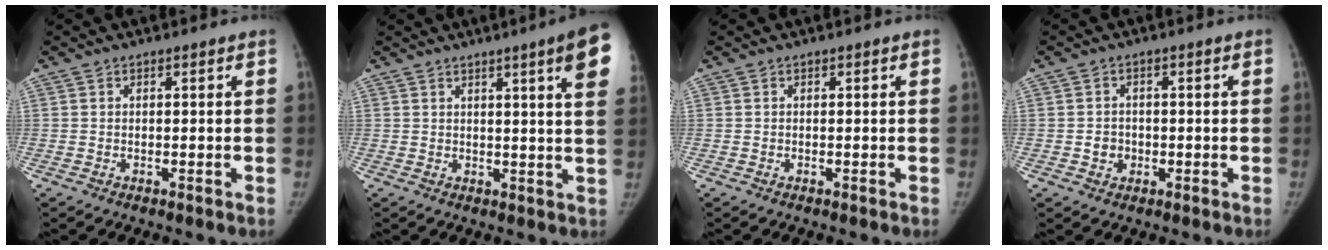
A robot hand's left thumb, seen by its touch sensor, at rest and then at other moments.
{"total": 10.8, "force": [5.5, 0.4, 9.4], "torque": [-0.112, -0.019, 0.056]}
{"total": 0.0}
{"total": 2.9, "force": [-0.6, 2.7, 1.0], "torque": [0.001, 0.007, -0.008]}